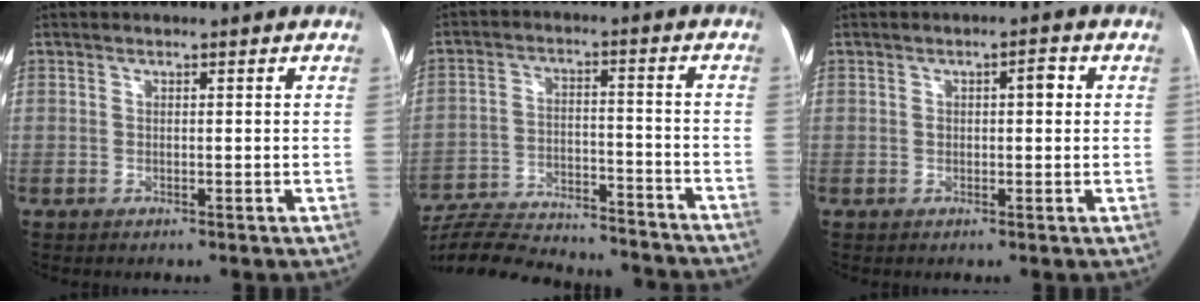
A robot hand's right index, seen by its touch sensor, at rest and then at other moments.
{"total": 24.0, "force": [-22.2, 4.8, 7.9], "torque": [-0.153, -0.010, -0.320]}
{"total": 3.1, "force": [0.5, 1.5, 2.7], "torque": [-0.047, 0.023, 0.011]}